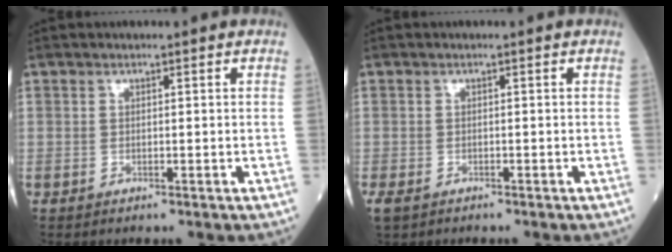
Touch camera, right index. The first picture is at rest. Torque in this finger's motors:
{"motor_torque": [0.07, -0.01, 0.11, 0.04]}